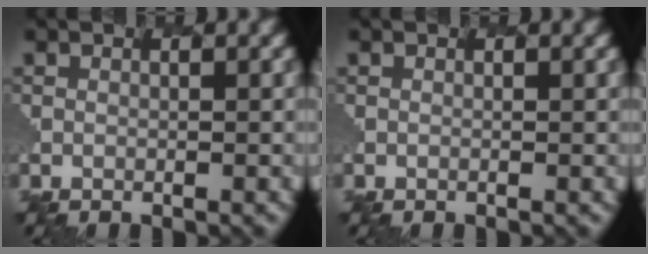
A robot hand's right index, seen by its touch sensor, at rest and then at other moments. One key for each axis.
{"total": 0.0}